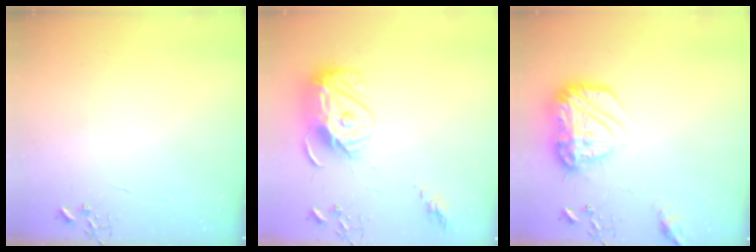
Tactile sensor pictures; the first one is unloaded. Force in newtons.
{"total": 15.1, "press": 15.0, "slide": 1.1}
{"total": 19.3, "press": 19.2, "slide": 1.6}